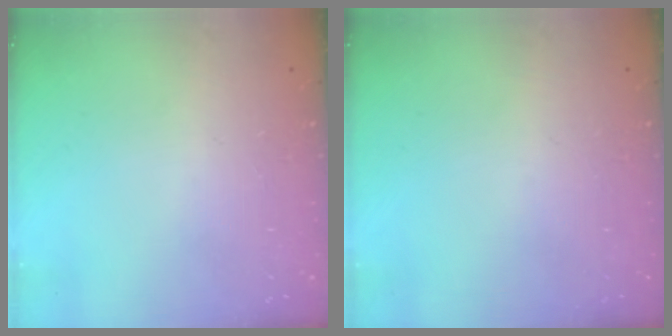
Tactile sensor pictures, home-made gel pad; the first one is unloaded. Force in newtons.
{"total": 0.0}